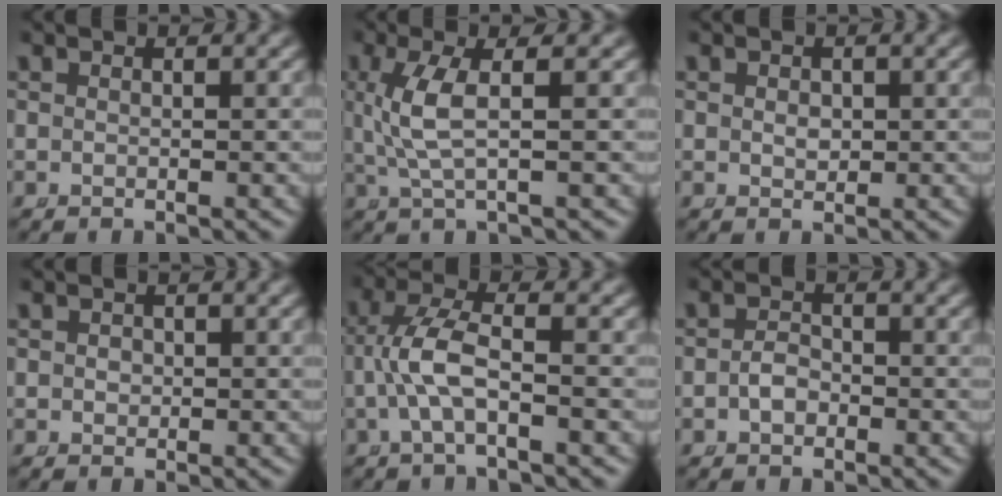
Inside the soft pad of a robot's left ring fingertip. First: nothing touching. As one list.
[{"total": 3.9, "force": [0.4, 0.7, 3.8], "torque": [-0.090, 0.000, 0.015]}, {"total": 0.9, "force": [0.0, 0.7, 0.6], "torque": [-0.014, -0.013, 0.008]}, {"total": 0.7, "force": [-0.1, 0.6, 0.3], "torque": [-0.007, -0.009, 0.003]}, {"total": 3.6, "force": [-0.5, 1.0, 3.4], "torque": [-0.081, -0.003, -0.006]}, {"total": 1.6, "force": [-1.0, 1.1, 0.7], "torque": [-0.019, -0.009, -0.014]}]